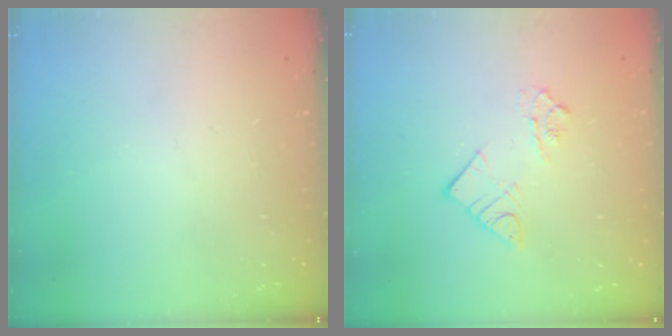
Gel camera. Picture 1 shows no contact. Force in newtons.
{"total": 7.6, "press": 7.5, "slide": 0.8}